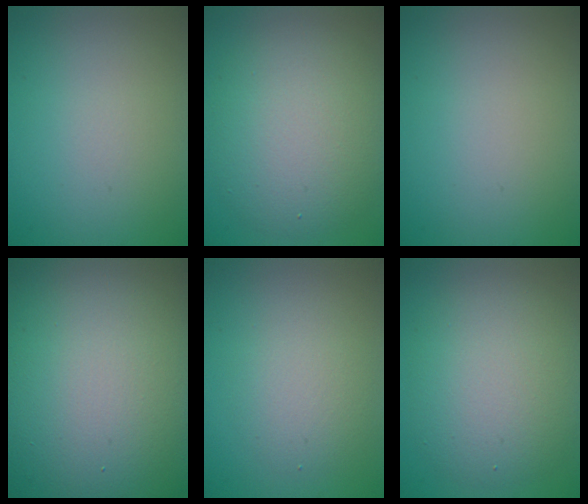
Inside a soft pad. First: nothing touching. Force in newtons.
{"total": 7.0, "press": 7.0, "slide": 0.3}
{"total": 0.0}
{"total": 24.8, "press": 24.8, "slide": 0.9}
{"total": 2.6, "press": 2.6, "slide": 0.1}
{"total": 6.4, "press": 6.4, "slide": 0.6}